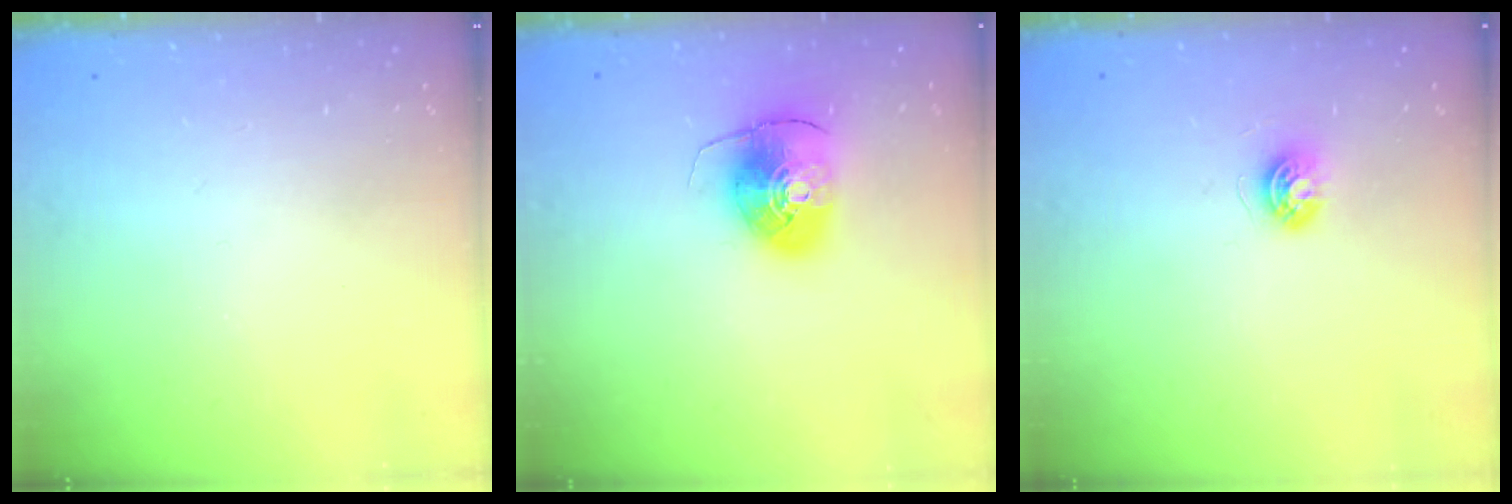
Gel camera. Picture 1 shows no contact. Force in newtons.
{"total": 8.6, "press": 8.5, "slide": 1.1}
{"total": 5.4, "press": 5.4, "slide": 0.5}